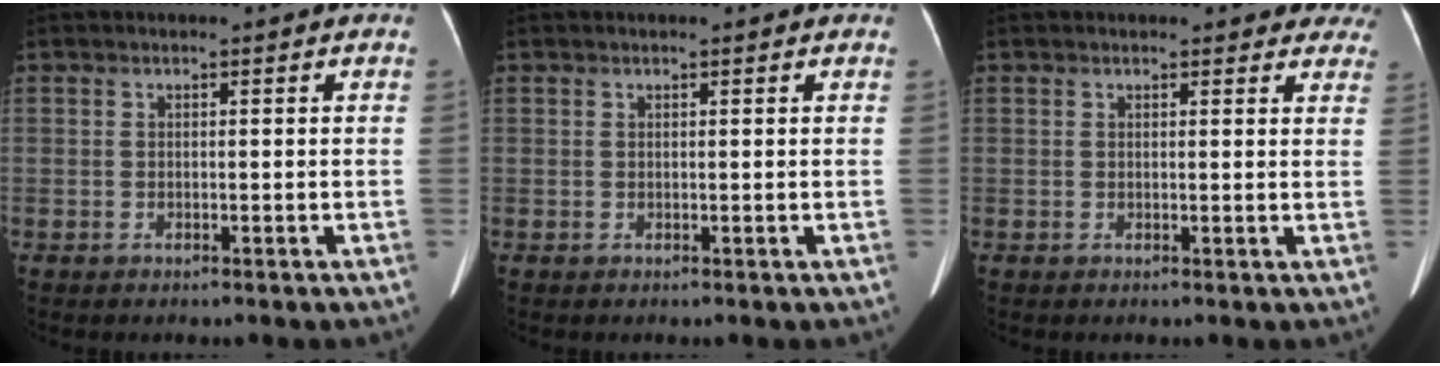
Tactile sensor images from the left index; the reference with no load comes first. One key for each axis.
{"total": 1.0, "fx": 0.9, "fy": 0.0, "fz": 0.4, "tx": -0.009, "ty": 0.006, "tz": 0.012}
{"total": 8.0, "fx": 7.3, "fy": 2.6, "fz": 2.0, "tx": 0.009, "ty": -0.007, "tz": 0.058}